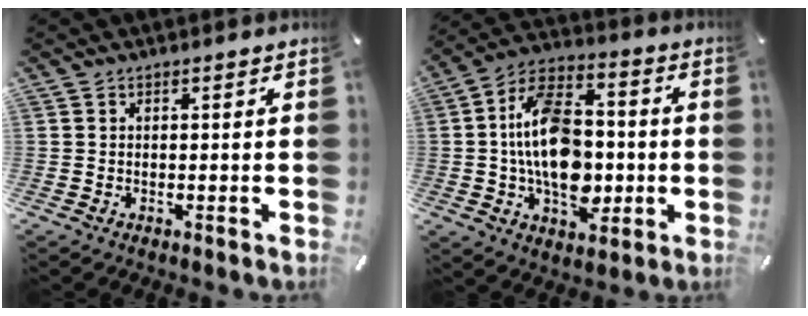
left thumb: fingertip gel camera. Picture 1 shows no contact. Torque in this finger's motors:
{"motor_torque": [2.42, 2.59, 1.30, -0.82, 0.67]}